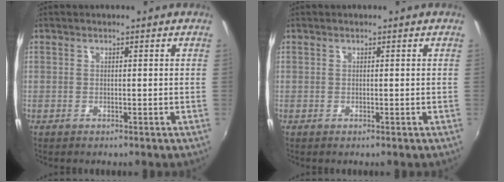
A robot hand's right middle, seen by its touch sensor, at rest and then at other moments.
{"total": 0.0}